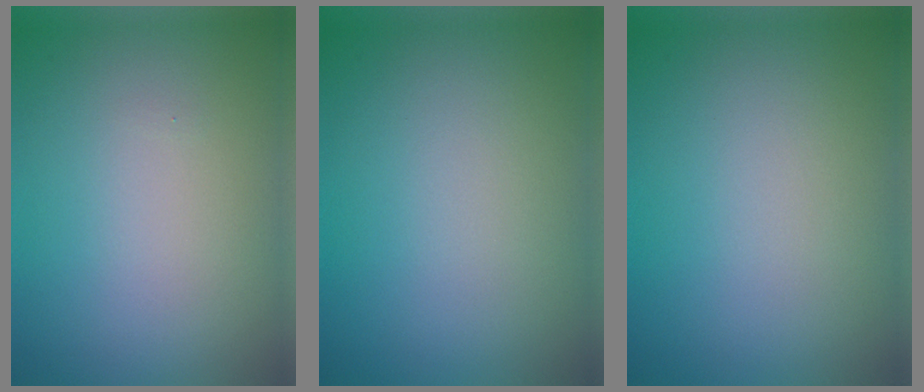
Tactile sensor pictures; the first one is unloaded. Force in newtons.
{"total": 0.0}
{"total": 0.0}